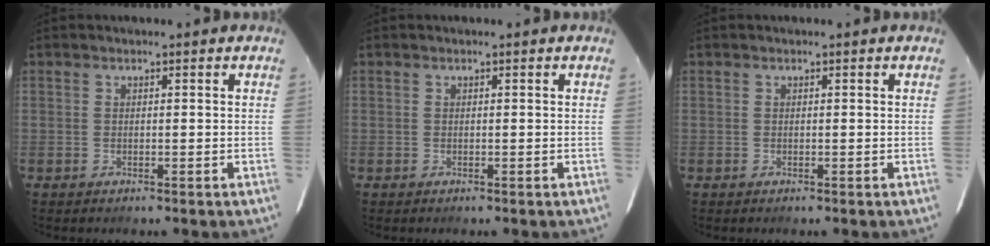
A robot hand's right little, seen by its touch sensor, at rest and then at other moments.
{"total": 0.0}
{"total": 0.0}